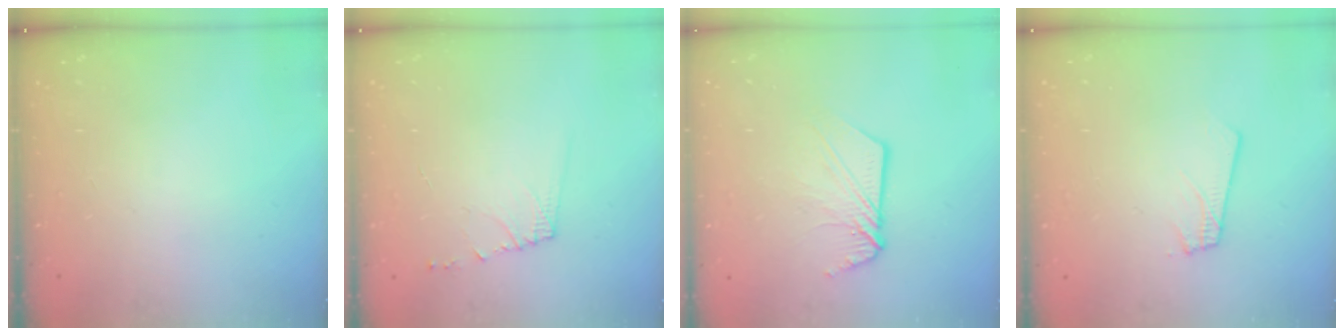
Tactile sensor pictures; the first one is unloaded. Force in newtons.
{"total": 5.8, "press": 5.8, "slide": 0.6}
{"total": 8.3, "press": 8.3, "slide": 0.3}
{"total": 1.8, "press": 1.8, "slide": 0.1}